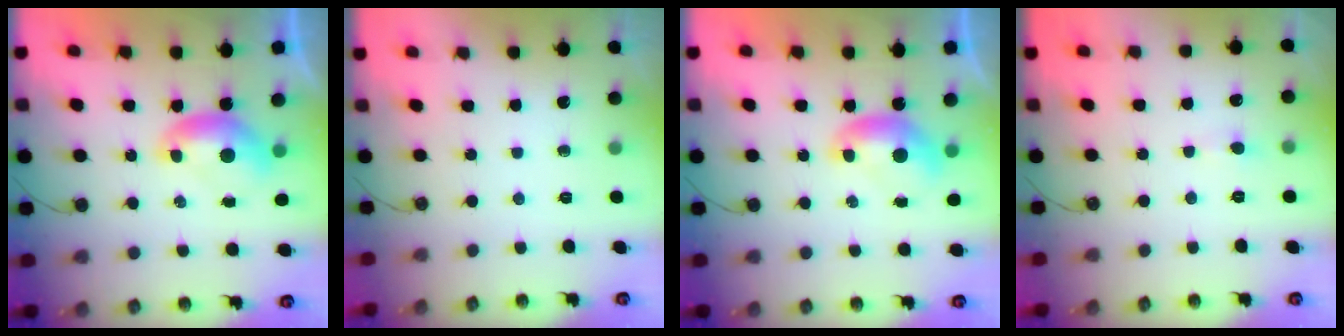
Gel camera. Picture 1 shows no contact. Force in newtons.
{"total": 0.0}
{"total": 0.0}
{"total": 0.7, "press": 0.4, "slide": 0.5}